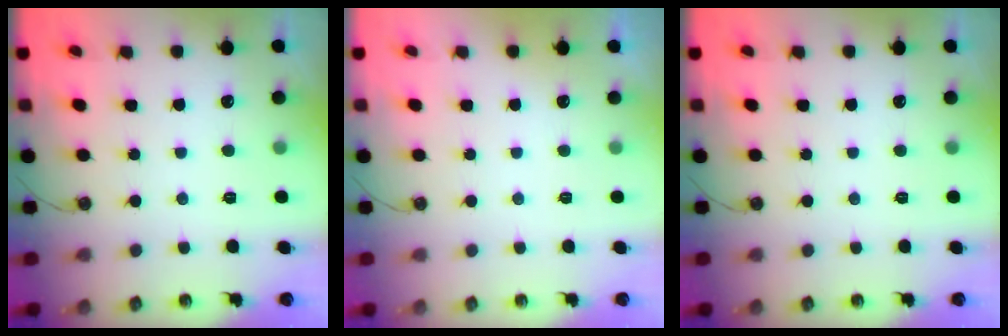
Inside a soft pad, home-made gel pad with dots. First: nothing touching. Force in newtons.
{"total": 0.0}
{"total": 1.2, "press": 1.1, "slide": 0.3}